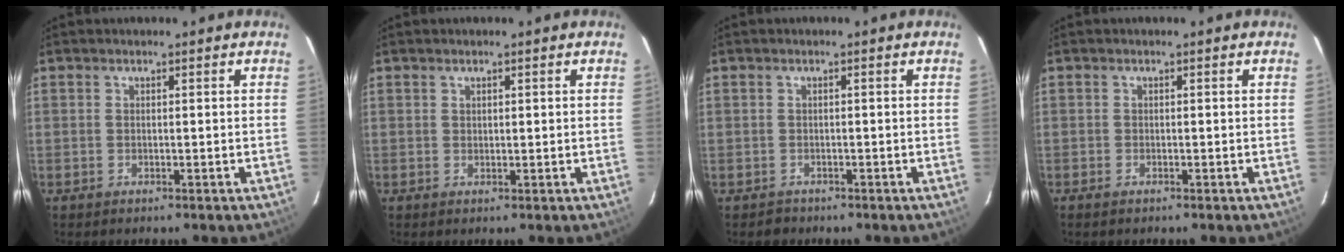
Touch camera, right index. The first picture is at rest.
{"total": 0.7, "force": [0.5, 0.4, 0.4], "torque": [-0.005, 0.003, 0.009]}
{"total": 1.9, "force": [-1.0, 1.6, -0.1], "torque": [0.000, 0.008, -0.012]}
{"total": 0.8, "force": [-0.7, 0.4, 0.3], "torque": [-0.007, -0.003, -0.014]}